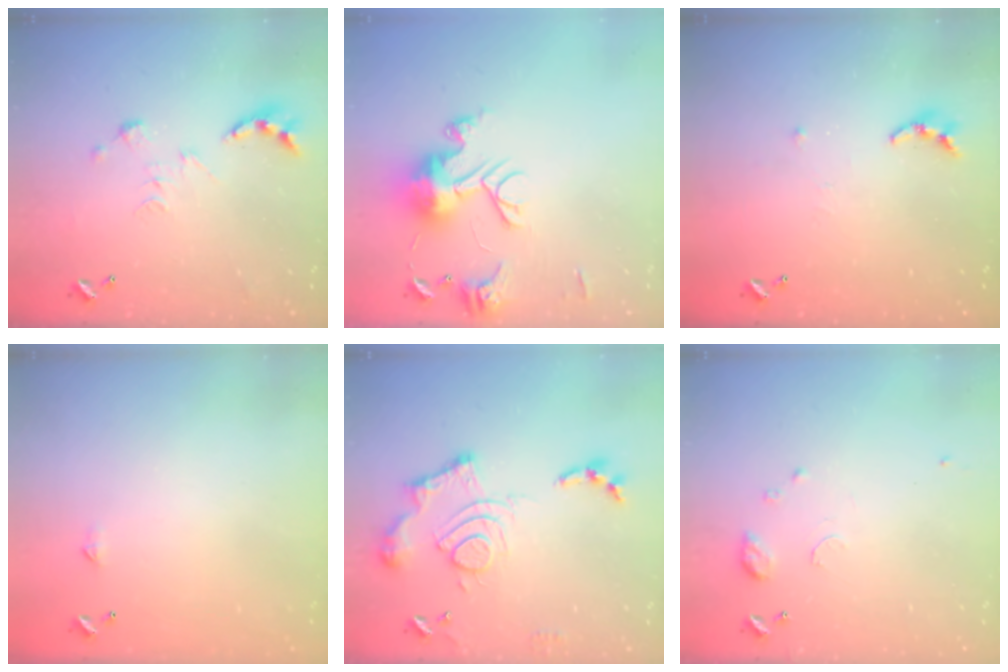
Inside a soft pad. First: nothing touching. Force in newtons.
{"total": 13.5, "press": 13.5, "slide": 1.0}
{"total": 5.8, "press": 5.8, "slide": 0.1}
{"total": 2.3, "press": 2.3, "slide": 0.4}
{"total": 15.7, "press": 15.6, "slide": 1.4}
{"total": 7.9, "press": 7.8, "slide": 0.8}